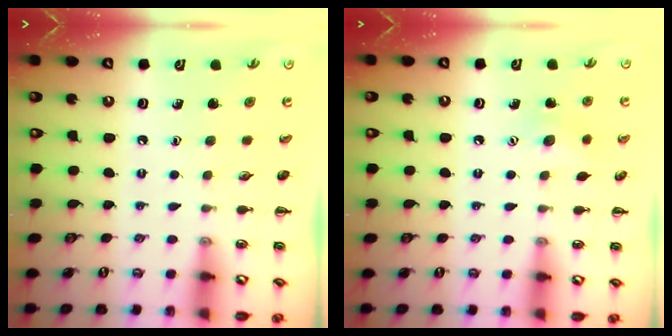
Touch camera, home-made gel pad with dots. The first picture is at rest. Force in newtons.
{"total": 7.6, "press": 7.4, "slide": 1.9}